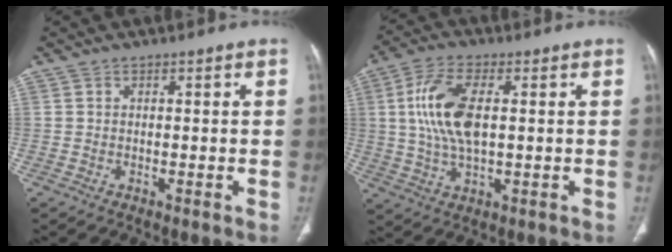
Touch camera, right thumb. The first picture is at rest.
{"total": 12.2, "force": [1.7, 5.5, 10.7], "torque": [-0.229, 0.004, 0.036]}